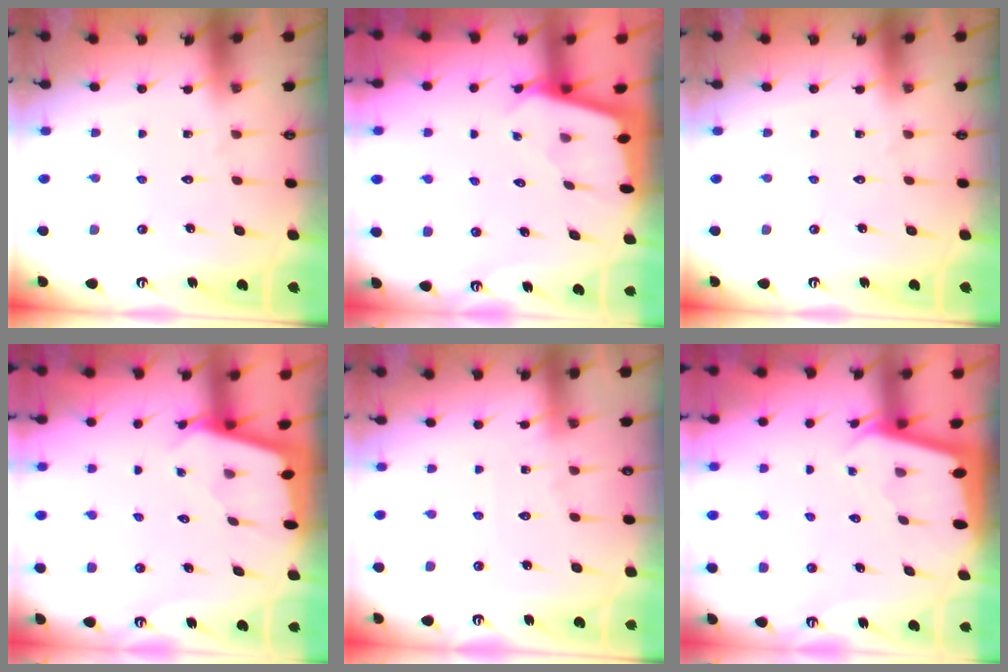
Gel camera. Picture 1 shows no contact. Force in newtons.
{"total": 1.8, "press": 1.8, "slide": 0.2}
{"total": 0.0}
{"total": 1.8, "press": 1.8, "slide": 0.2}
{"total": 5.2, "press": 5.1, "slide": 0.6}
{"total": 1.8, "press": 1.8, "slide": 0.1}